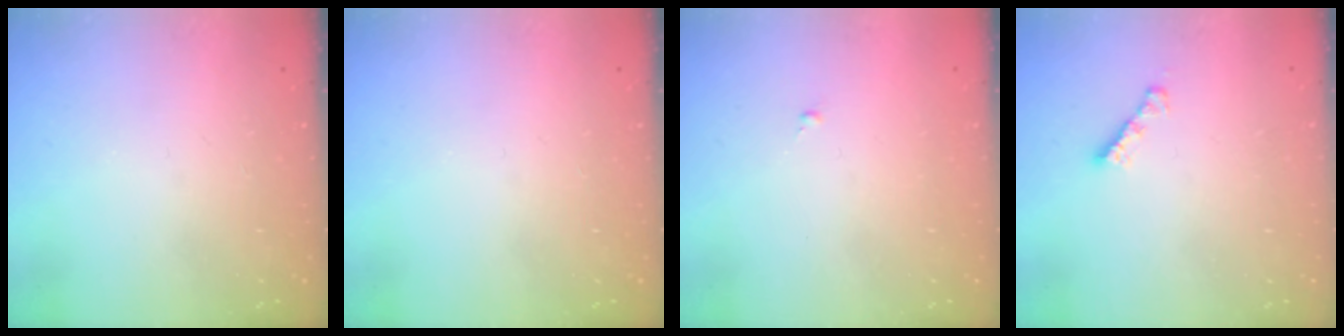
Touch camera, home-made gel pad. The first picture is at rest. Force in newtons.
{"total": 0.0}
{"total": 0.0}
{"total": 2.7, "press": 2.7, "slide": 0.3}